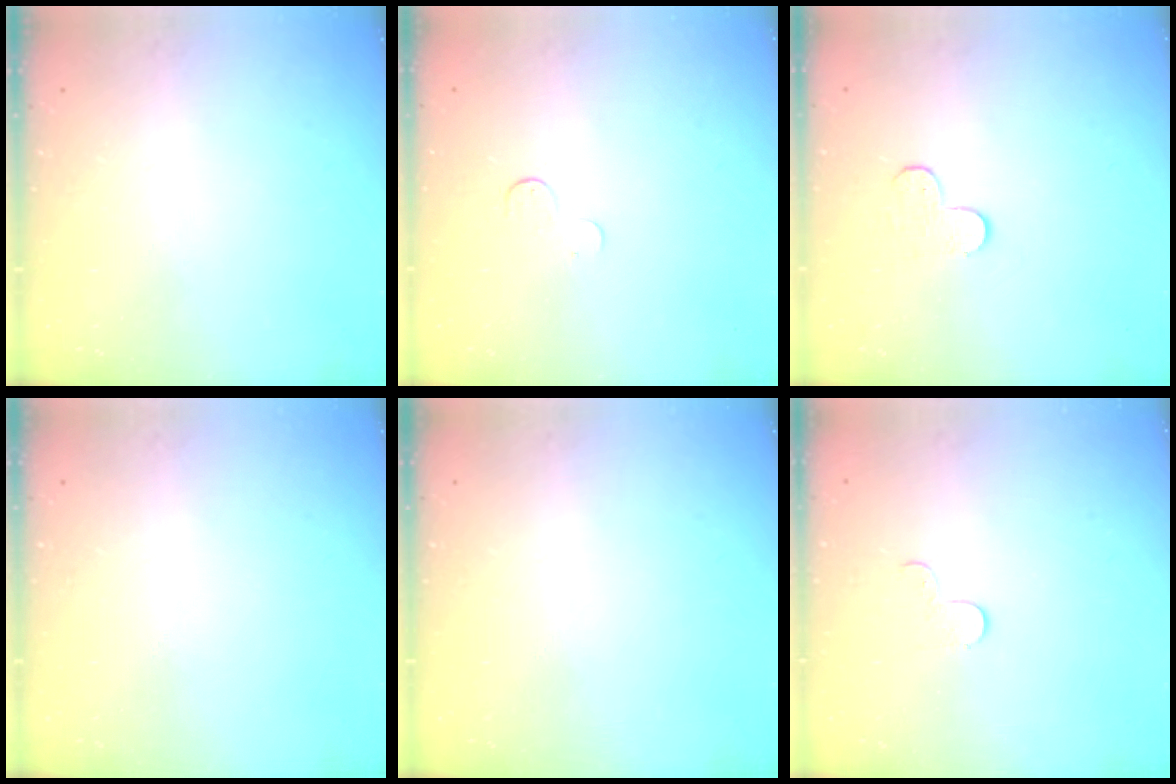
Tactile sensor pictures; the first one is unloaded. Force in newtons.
{"total": 3.9, "press": 3.9, "slide": 0.4}
{"total": 4.3, "press": 4.3, "slide": 0.5}
{"total": 0.0}
{"total": 0.0}
{"total": 3.3, "press": 3.2, "slide": 0.3}